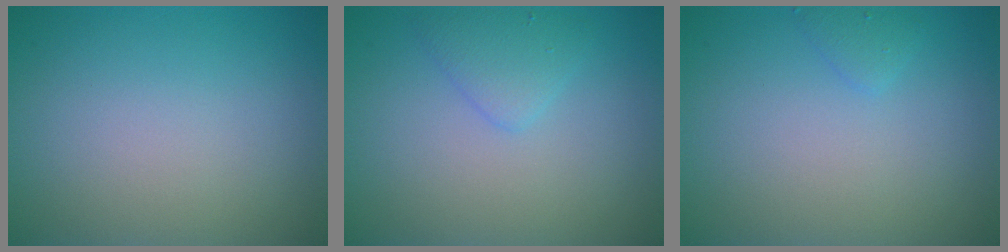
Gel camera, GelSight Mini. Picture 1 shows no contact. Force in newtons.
{"total": 1.9, "press": 1.9, "slide": 0.0}
{"total": 0.9, "press": 0.9, "slide": 0.0}